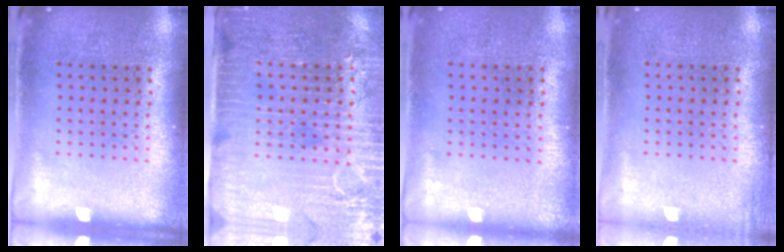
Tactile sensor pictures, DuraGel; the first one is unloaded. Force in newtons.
{"total": 3.6, "press": 3.1, "slide": 1.9}
{"total": 0.0}
{"total": 0.8, "press": 0.7, "slide": 0.1}